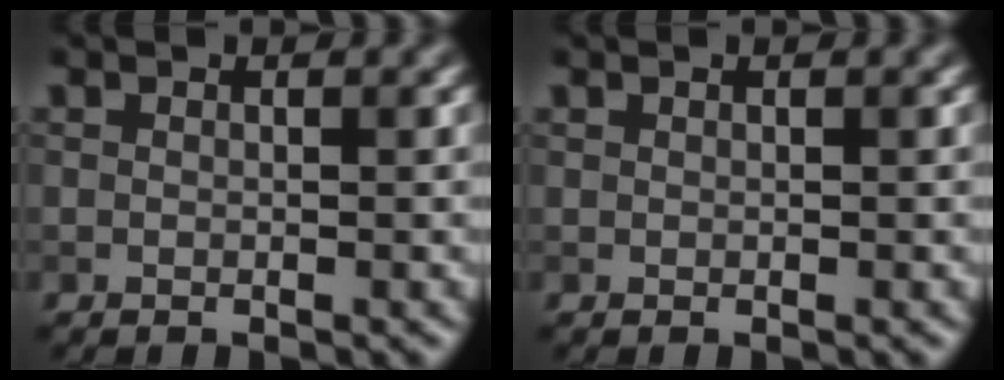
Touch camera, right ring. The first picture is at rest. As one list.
[{"total": 0.0}]